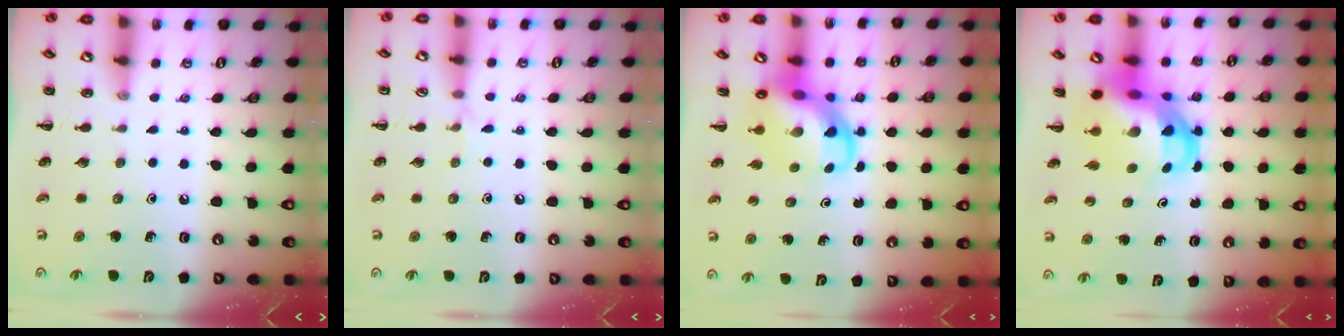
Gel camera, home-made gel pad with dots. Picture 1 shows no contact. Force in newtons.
{"total": 4.0, "press": 3.7, "slide": 1.5}
{"total": 7.6, "press": 7.3, "slide": 2.1}
{"total": 10.7, "press": 10.4, "slide": 2.5}